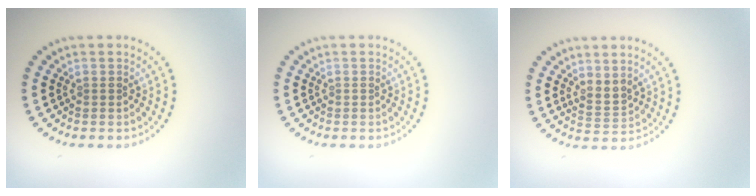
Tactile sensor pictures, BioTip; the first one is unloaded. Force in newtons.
{"total": 0.0}
{"total": 2.0, "press": 1.5, "slide": 1.4}